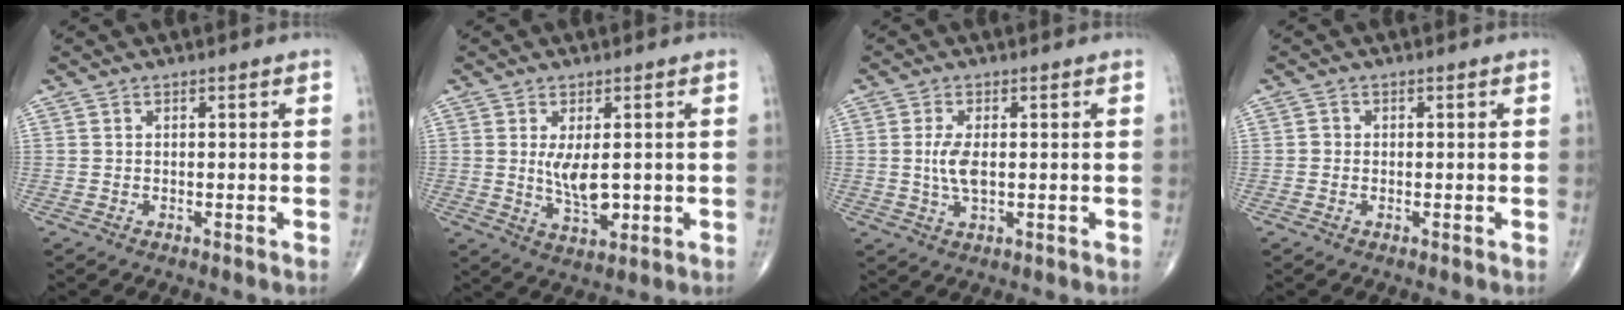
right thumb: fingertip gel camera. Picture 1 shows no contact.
{"total": 6.4, "force": [0.5, 3.0, 5.7], "torque": [-0.094, -0.017, 0.016]}
{"total": 4.6, "force": [0.1, 2.0, 4.2], "torque": [-0.088, -0.005, 0.004]}
{"total": 0.9, "force": [-0.2, 0.9, 0.3], "torque": [0.001, 0.003, -0.006]}